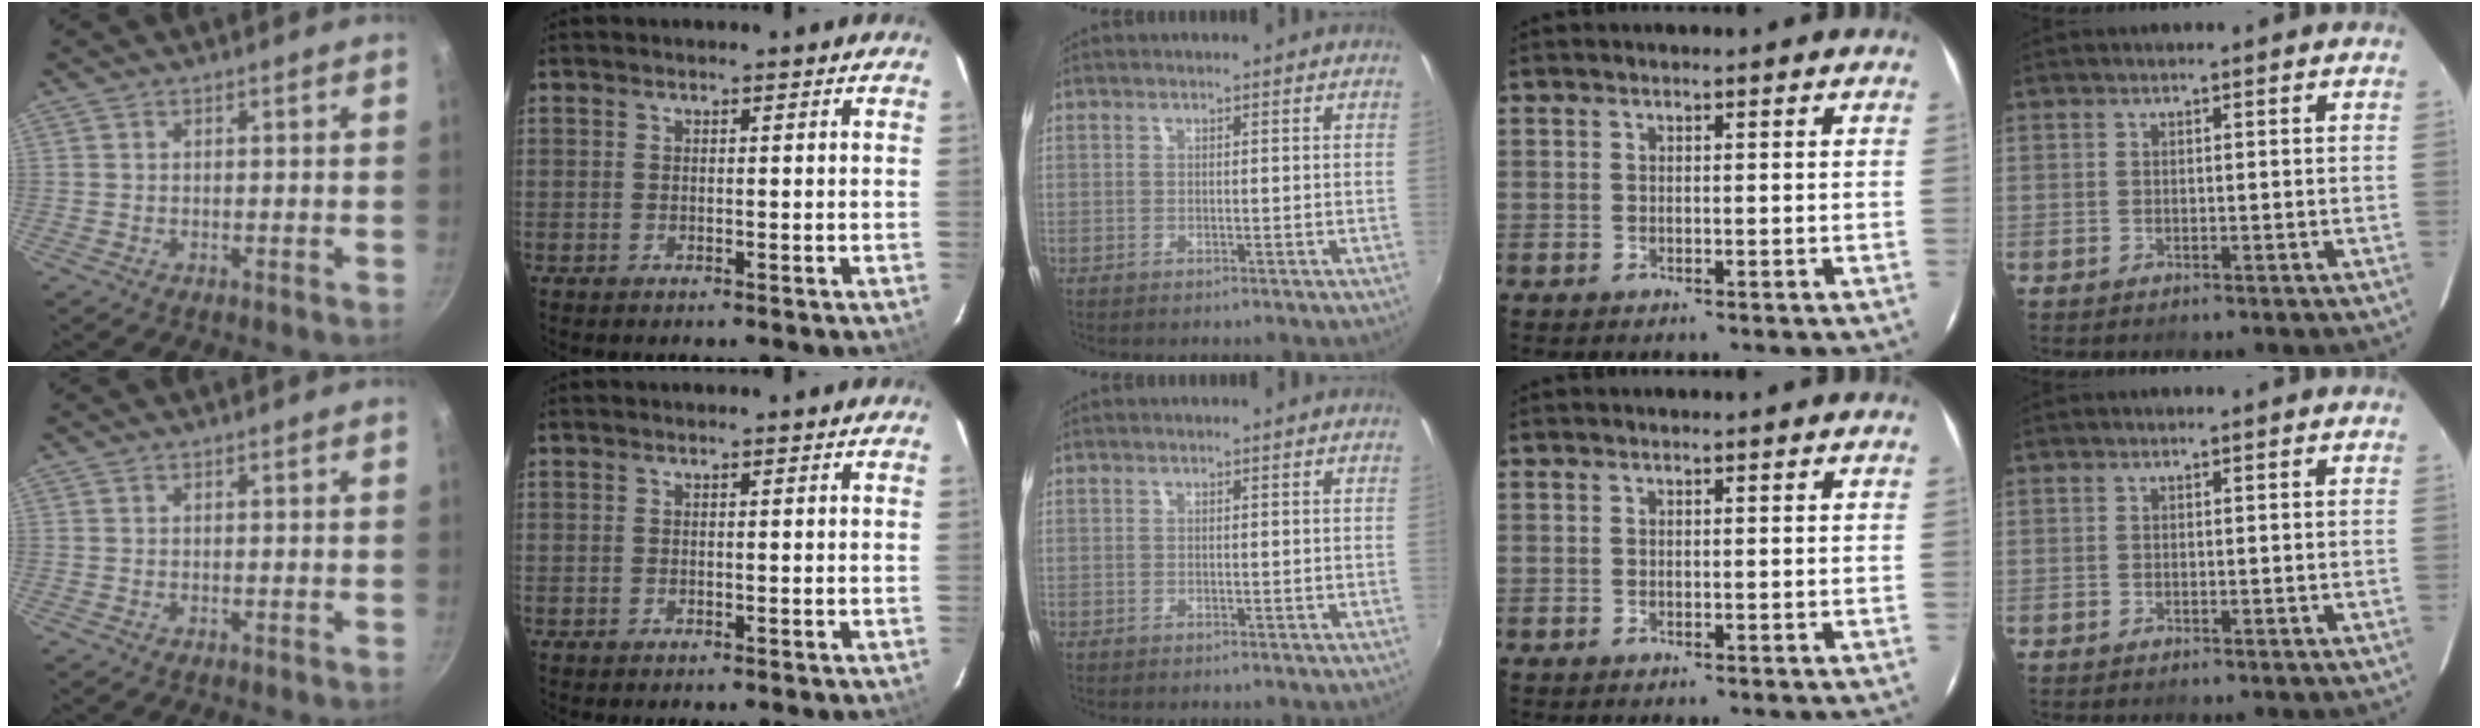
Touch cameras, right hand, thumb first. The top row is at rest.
{}